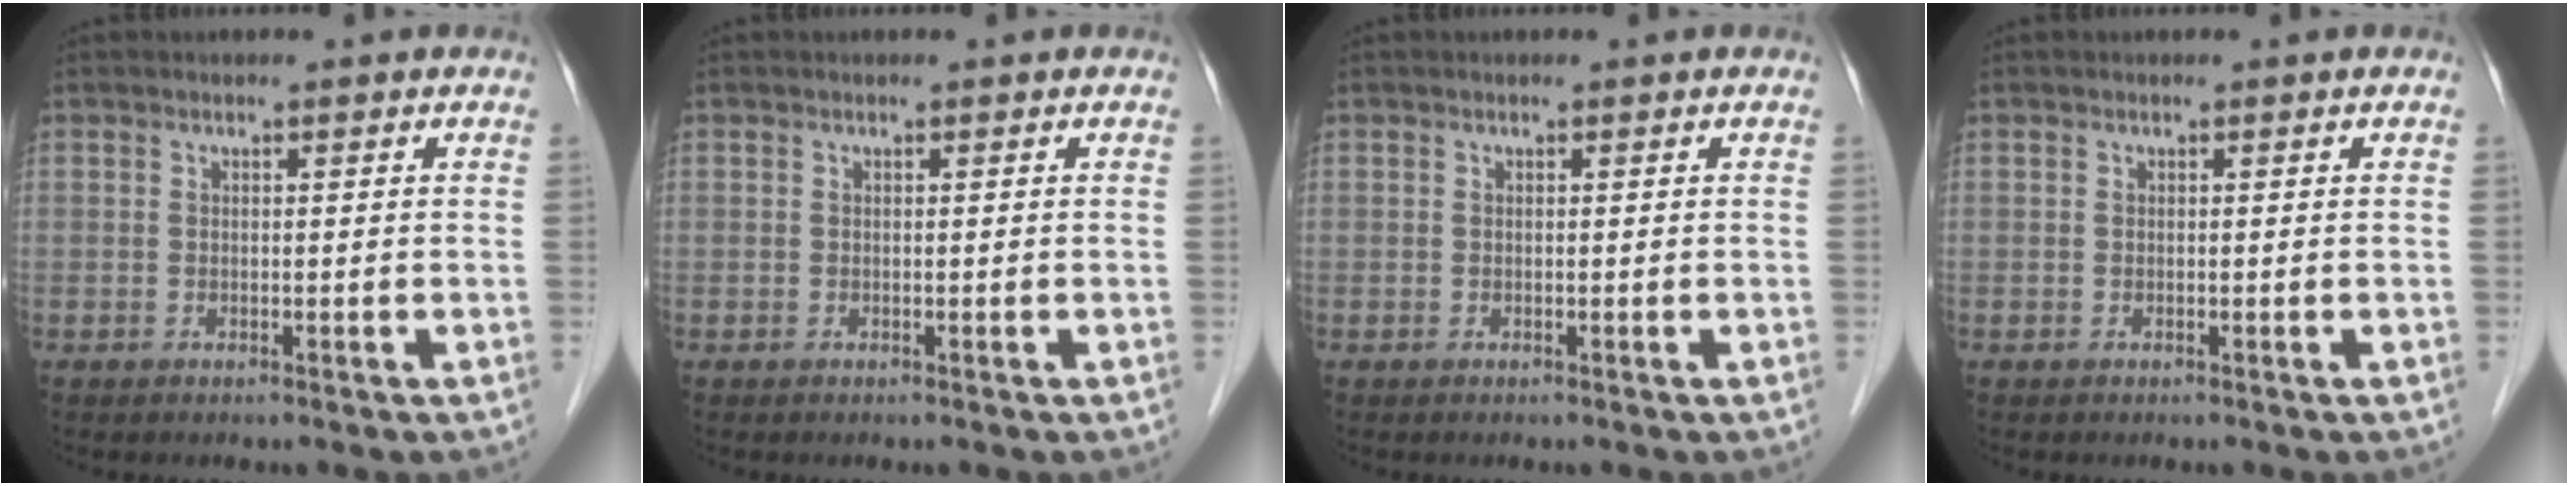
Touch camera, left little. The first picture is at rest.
{"total": 0.0}
{"total": 0.0}
{"total": 0.0}